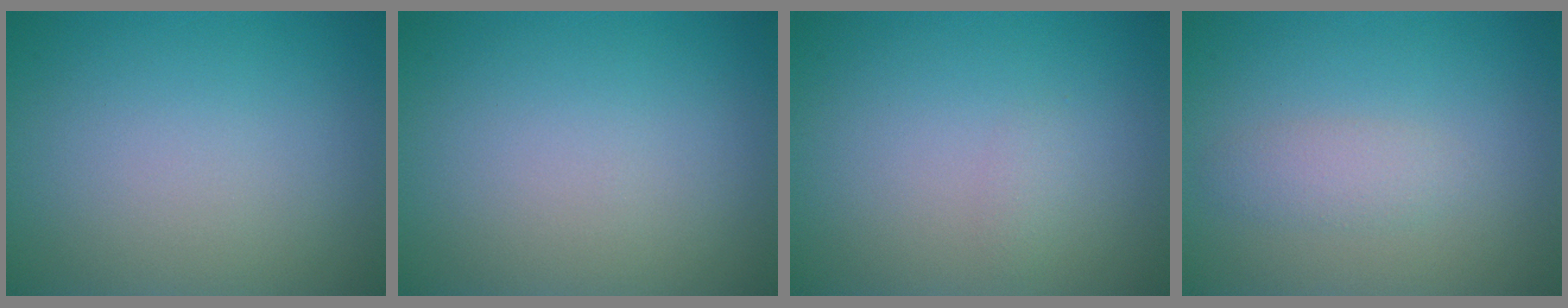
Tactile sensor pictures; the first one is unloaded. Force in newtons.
{"total": 0.0}
{"total": 0.6, "press": 0.6, "slide": 0.0}
{"total": 1.7, "press": 1.7, "slide": 0.0}